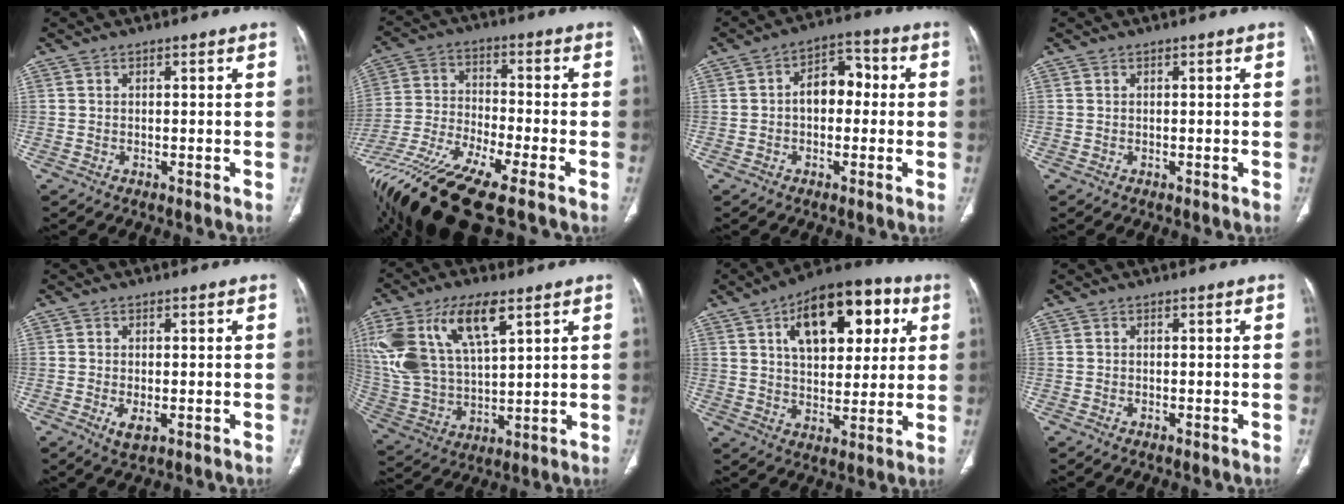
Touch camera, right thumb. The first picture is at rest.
{"total": 20.4, "force": [-13.3, 4.3, 14.9], "torque": [-0.344, -0.011, -0.248]}
{"total": 7.7, "force": [0.0, 5.2, 5.7], "torque": [-0.061, 0.030, -0.011]}
{"total": 0.0}
{"total": 3.0, "force": [-0.9, 1.4, 2.5], "torque": [-0.048, -0.007, -0.012]}
{"total": 21.9, "force": [9.8, 10.6, 16.4], "torque": [-0.352, -0.009, 0.195]}
{"total": 19.9, "force": [7.2, 10.7, 15.2], "torque": [-0.178, 0.001, 0.107]}
{"total": 0.0}